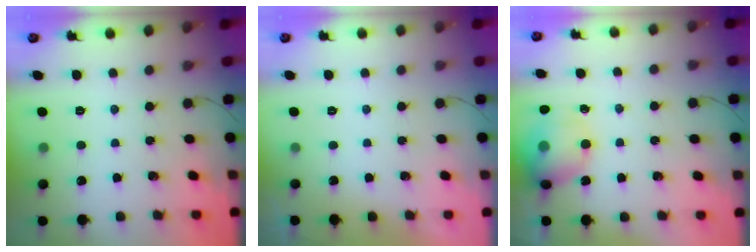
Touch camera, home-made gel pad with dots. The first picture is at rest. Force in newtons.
{"total": 0.0}
{"total": 15.7, "press": 15.5, "slide": 2.6}